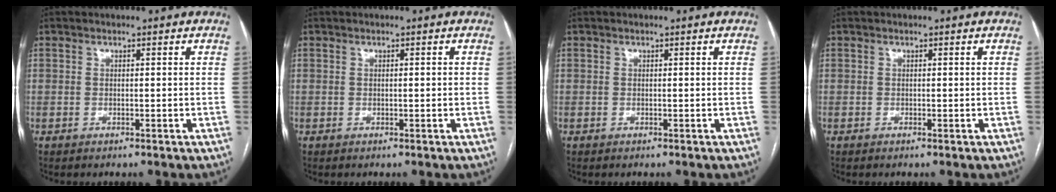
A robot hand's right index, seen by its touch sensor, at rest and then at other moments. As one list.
[{"total": 0.7, "force": [0.0, 0.1, 0.7], "torque": [-0.012, 0.001, 0.002]}, {"total": 0.0}, {"total": 0.0}]